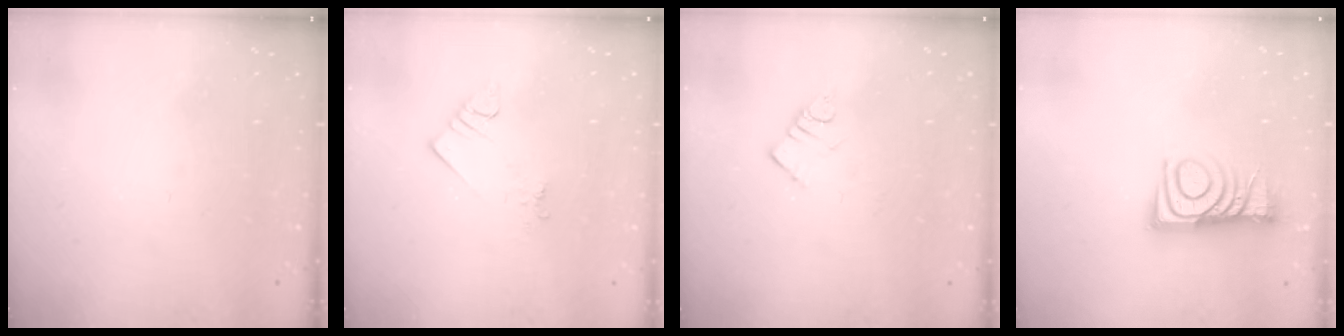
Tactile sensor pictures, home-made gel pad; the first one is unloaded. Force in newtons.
{"total": 2.1, "press": 2.0, "slide": 0.5}
{"total": 3.6, "press": 3.5, "slide": 0.3}
{"total": 9.9, "press": 9.9, "slide": 0.8}